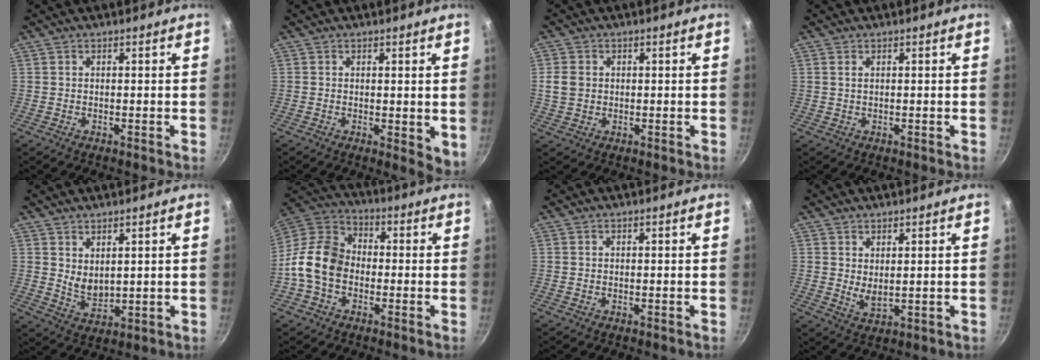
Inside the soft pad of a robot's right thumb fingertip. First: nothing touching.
{"total": 4.6, "force": [0.4, 2.0, 4.2], "torque": [-0.046, -0.011, 0.006]}
{"total": 4.1, "force": [0.4, 3.4, 2.2], "torque": [-0.034, 0.002, 0.008]}
{"total": 0.8, "force": [0.3, 0.4, 0.6], "torque": [-0.011, 0.001, 0.006]}
{"total": 4.6, "force": [2.3, 2.4, 3.2], "torque": [-0.048, -0.028, 0.049]}
{"total": 12.0, "force": [-2.6, 9.0, 7.6], "torque": [-0.115, 0.035, -0.074]}
{"total": 0.0}
{"total": 3.4, "force": [1.5, 1.5, 2.7], "torque": [-0.045, -0.022, 0.030]}